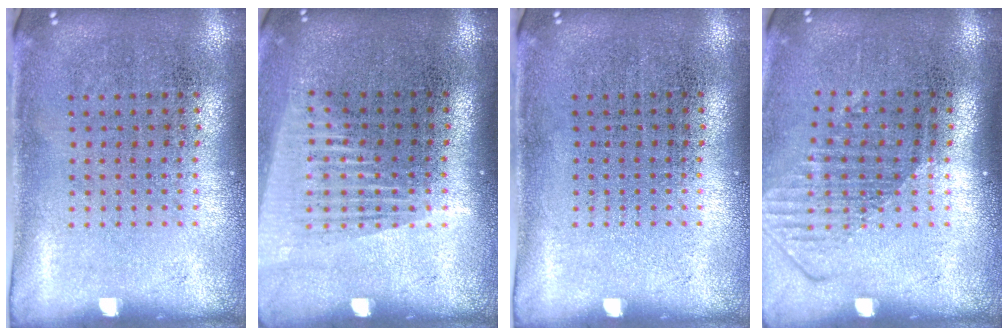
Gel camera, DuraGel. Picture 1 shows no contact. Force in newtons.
{"total": 1.4, "press": 1.2, "slide": 0.8}
{"total": 0.0}
{"total": 1.6, "press": 1.1, "slide": 1.1}